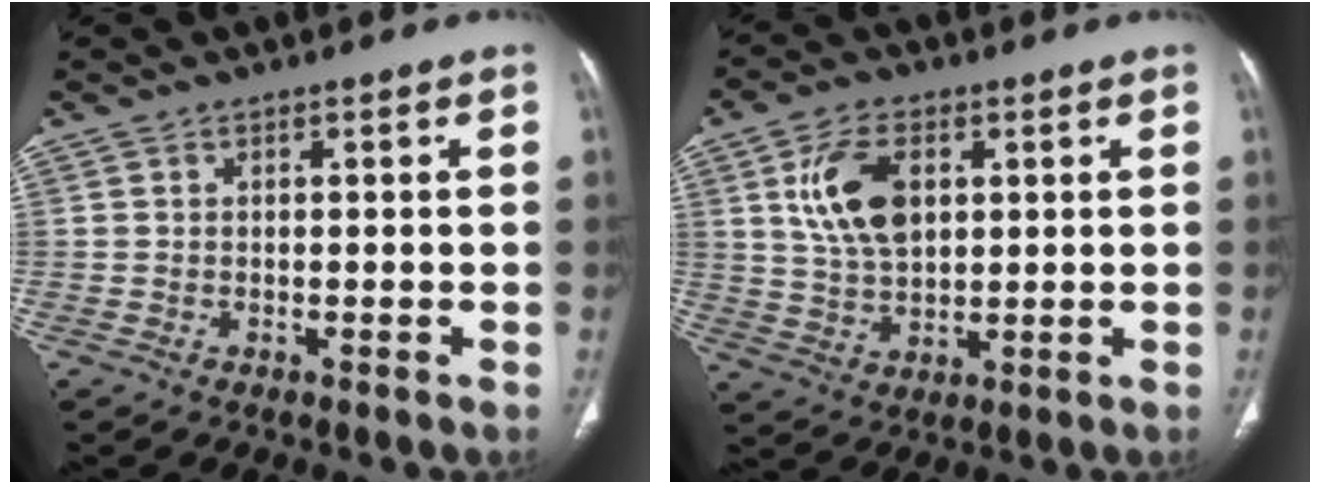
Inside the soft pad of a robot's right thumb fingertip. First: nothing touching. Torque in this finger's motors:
{"motor_torque": [-0.83, 1.51, 0.65, 0.10, 0.31]}